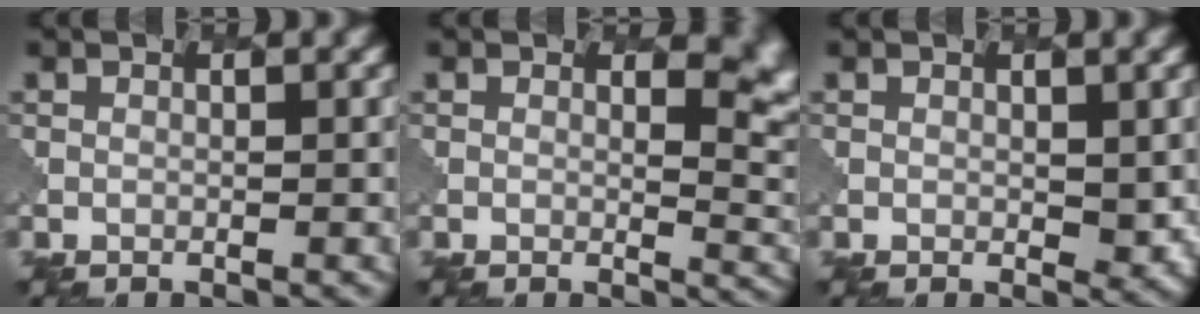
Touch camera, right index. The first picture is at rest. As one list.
[{"total": 5.0, "force": [1.8, 2.6, 3.8], "torque": [-0.032, -0.011, 0.028]}, {"total": 2.1, "force": [0.4, 1.3, 1.5], "torque": [-0.021, -0.006, 0.010]}]